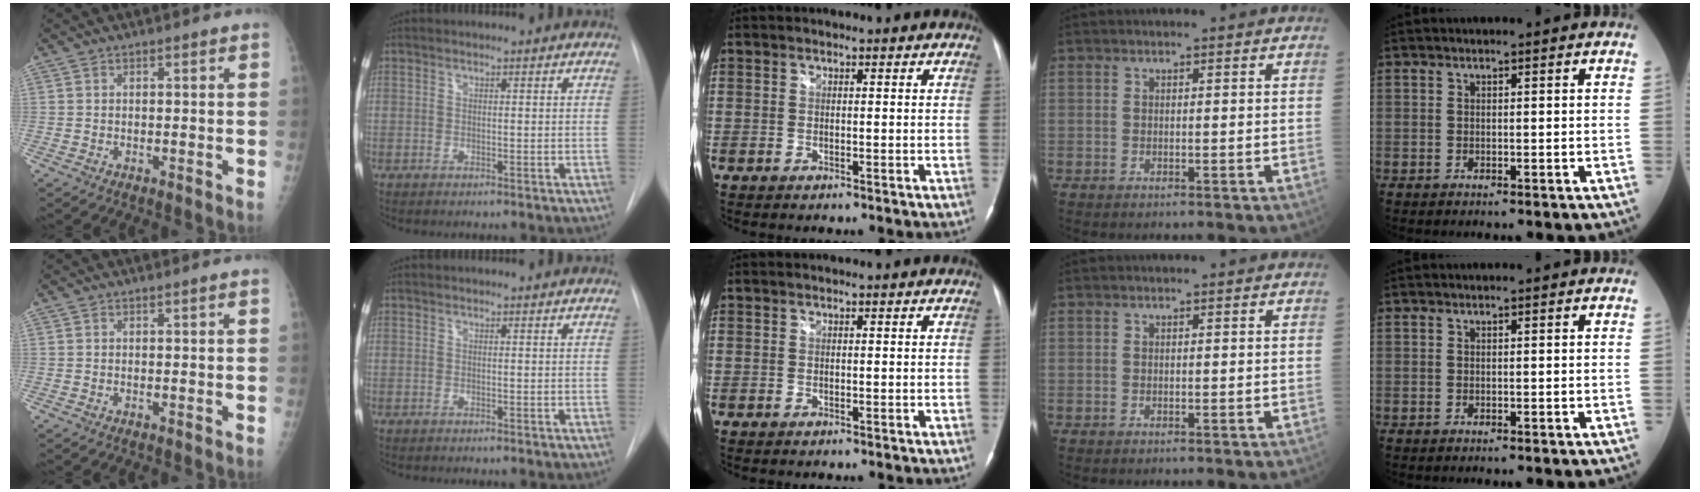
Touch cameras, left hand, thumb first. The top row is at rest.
{}